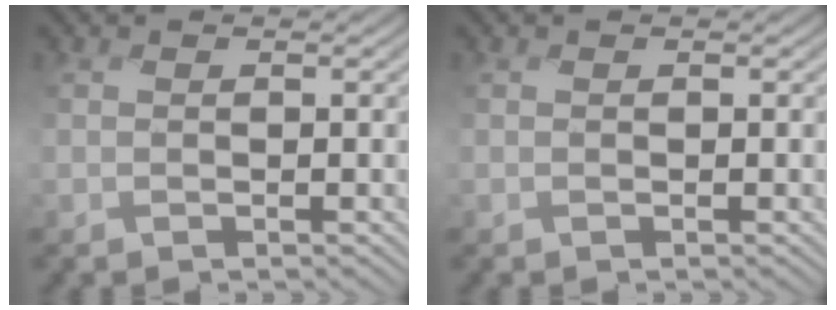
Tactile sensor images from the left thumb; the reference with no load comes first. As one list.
[{"total": 0.0}]